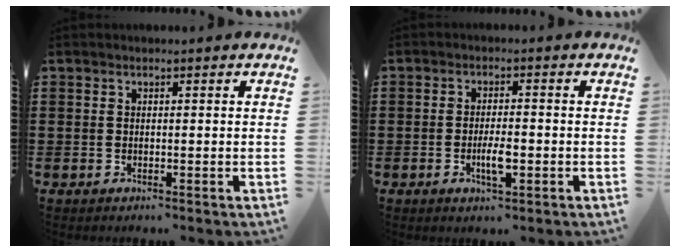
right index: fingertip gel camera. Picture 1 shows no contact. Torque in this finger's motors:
{"motor_torque": [-0.25, 0.10, 0.27, 0.06]}